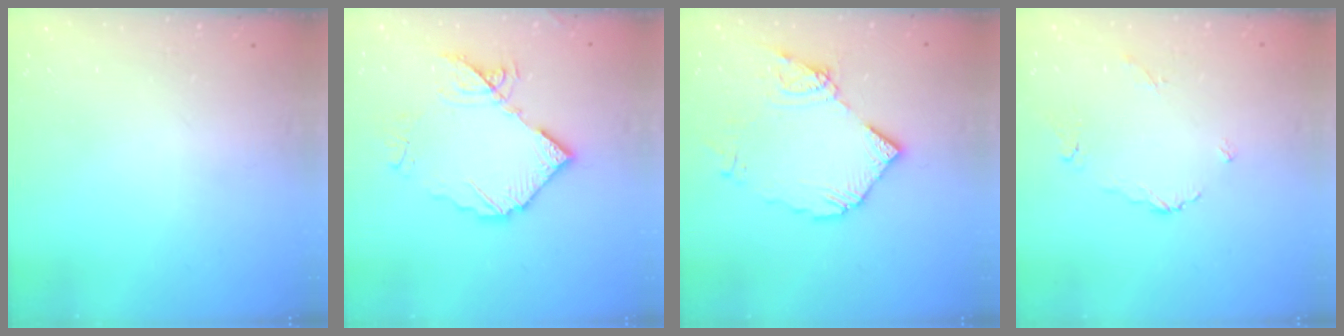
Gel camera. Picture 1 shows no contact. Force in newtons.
{"total": 11.8, "press": 11.7, "slide": 1.3}
{"total": 12.2, "press": 12.1, "slide": 1.3}
{"total": 4.4, "press": 4.3, "slide": 0.4}